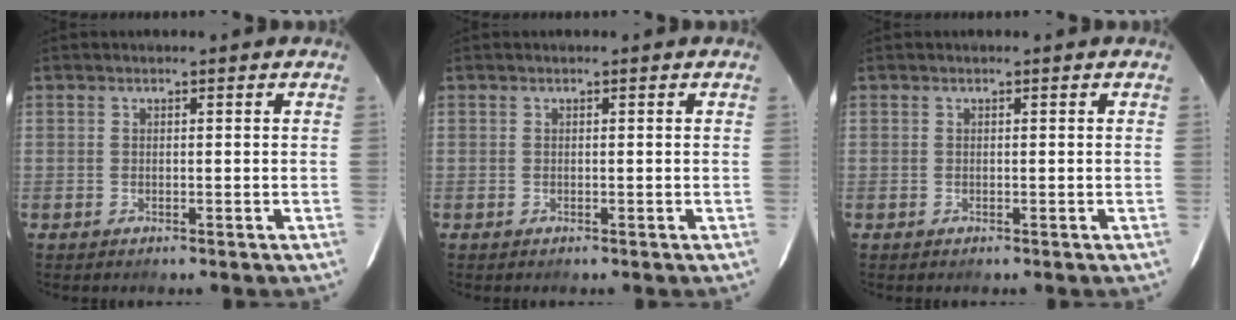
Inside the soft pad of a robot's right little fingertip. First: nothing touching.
{"total": 0.0}
{"total": 0.0}